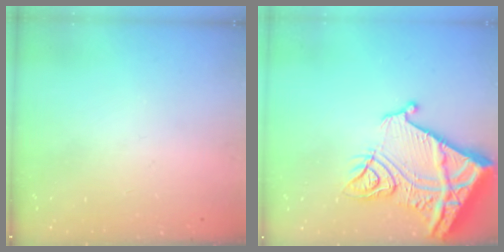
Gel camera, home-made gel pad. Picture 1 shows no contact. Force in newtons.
{"total": 18.7, "press": 18.6, "slide": 2.1}